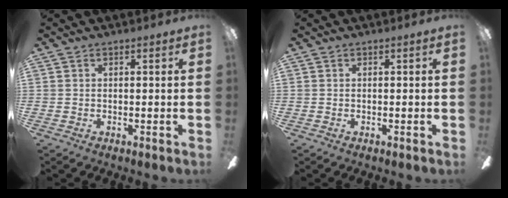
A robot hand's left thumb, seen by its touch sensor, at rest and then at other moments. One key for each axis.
{"total": 0.0}